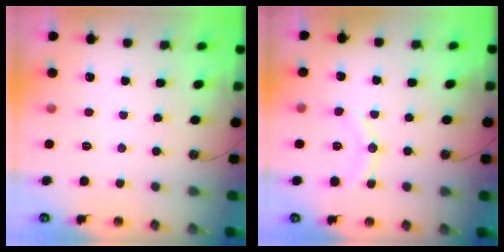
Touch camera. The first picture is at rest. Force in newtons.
{"total": 9.4, "press": 9.3, "slide": 1.0}